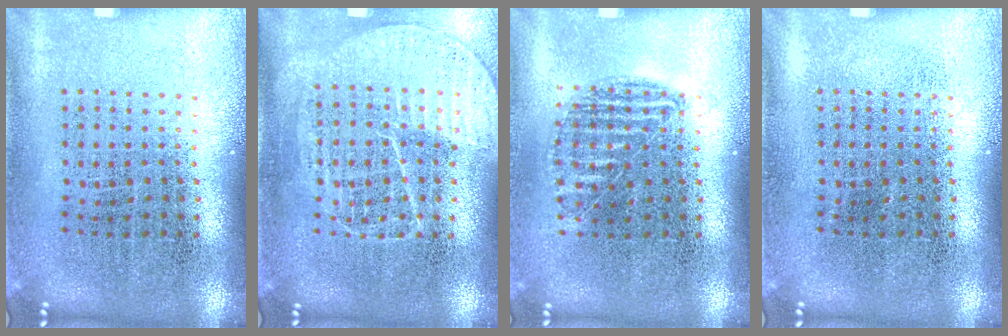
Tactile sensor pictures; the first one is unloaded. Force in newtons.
{"total": 1.3, "press": 1.3, "slide": 0.2}
{"total": 0.9, "press": 0.8, "slide": 0.3}
{"total": 0.0}